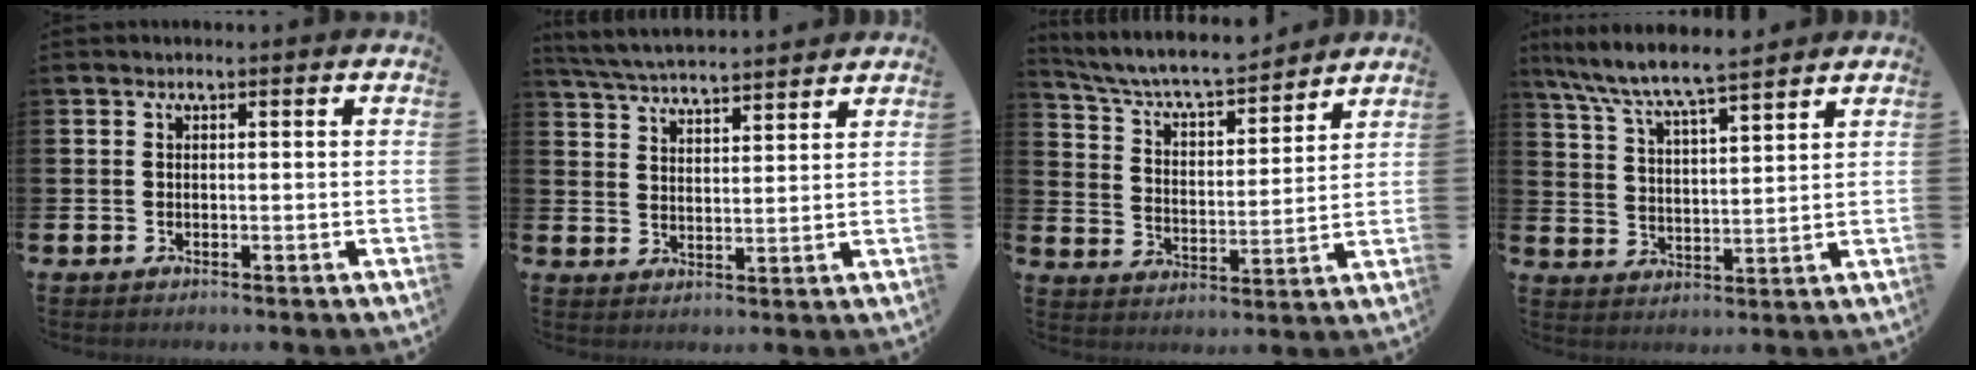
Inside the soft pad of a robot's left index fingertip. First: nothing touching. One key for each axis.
{"total": 5.3, "fx": 5.2, "fy": 0.2, "fz": 0.8, "tx": -0.038, "ty": -0.031, "tz": 0.093}
{"total": 7.2, "fx": 6.7, "fy": 1.3, "fz": 2.3, "tx": -0.073, "ty": -0.051, "tz": 0.112}
{"total": 7.7, "fx": 7.2, "fy": 0.4, "fz": 2.5, "tx": -0.074, "ty": -0.043, "tz": 0.127}